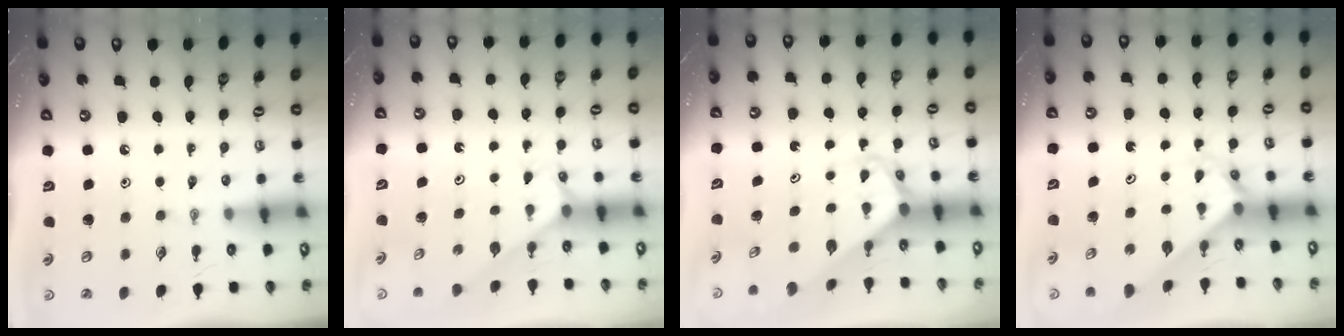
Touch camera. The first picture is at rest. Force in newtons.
{"total": 2.9, "press": 2.9, "slide": 0.4}
{"total": 2.7, "press": 2.7, "slide": 0.1}
{"total": 2.1, "press": 2.1, "slide": 0.3}